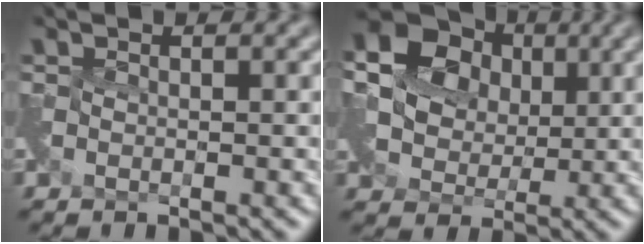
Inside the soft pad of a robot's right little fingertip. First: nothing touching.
{"total": 16.3, "force": [6.0, 13.3, 7.3], "torque": [-0.170, 0.058, 0.086]}